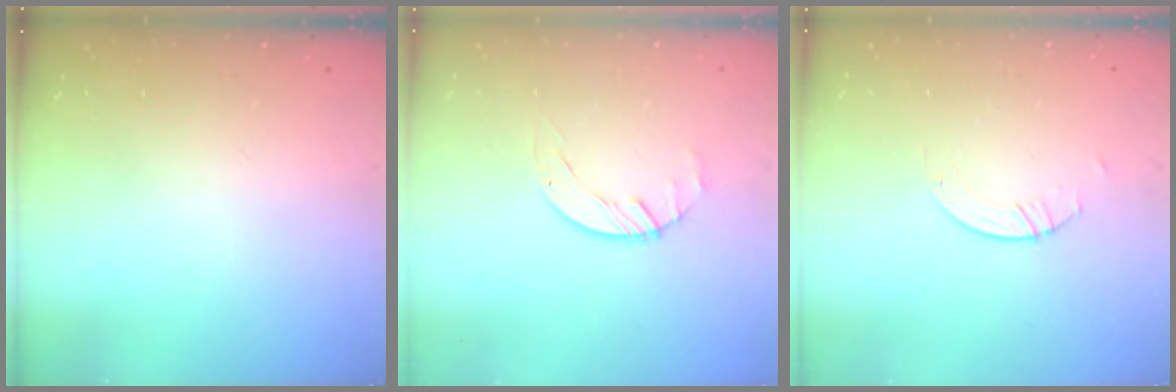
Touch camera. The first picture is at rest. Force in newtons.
{"total": 1.4, "press": 1.4, "slide": 0.2}
{"total": 1.1, "press": 1.1, "slide": 0.1}